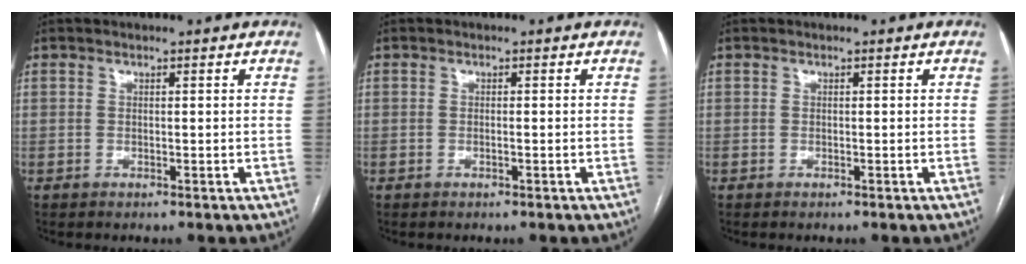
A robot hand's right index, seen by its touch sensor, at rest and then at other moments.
{"total": 0.6, "force": [-0.3, 0.0, 0.5], "torque": [-0.012, 0.001, -0.004]}
{"total": 0.0}